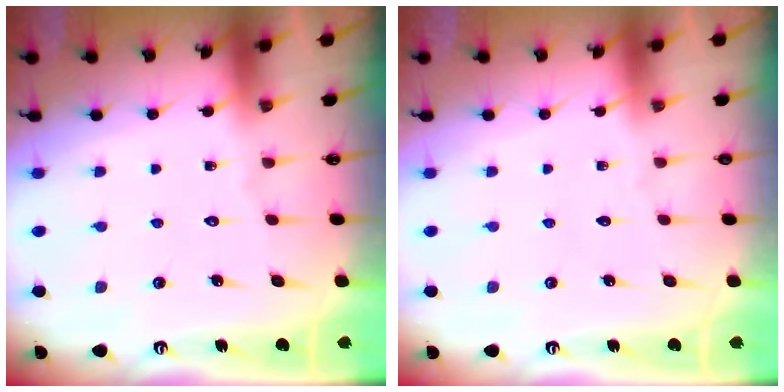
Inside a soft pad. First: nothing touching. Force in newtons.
{"total": 0.0}